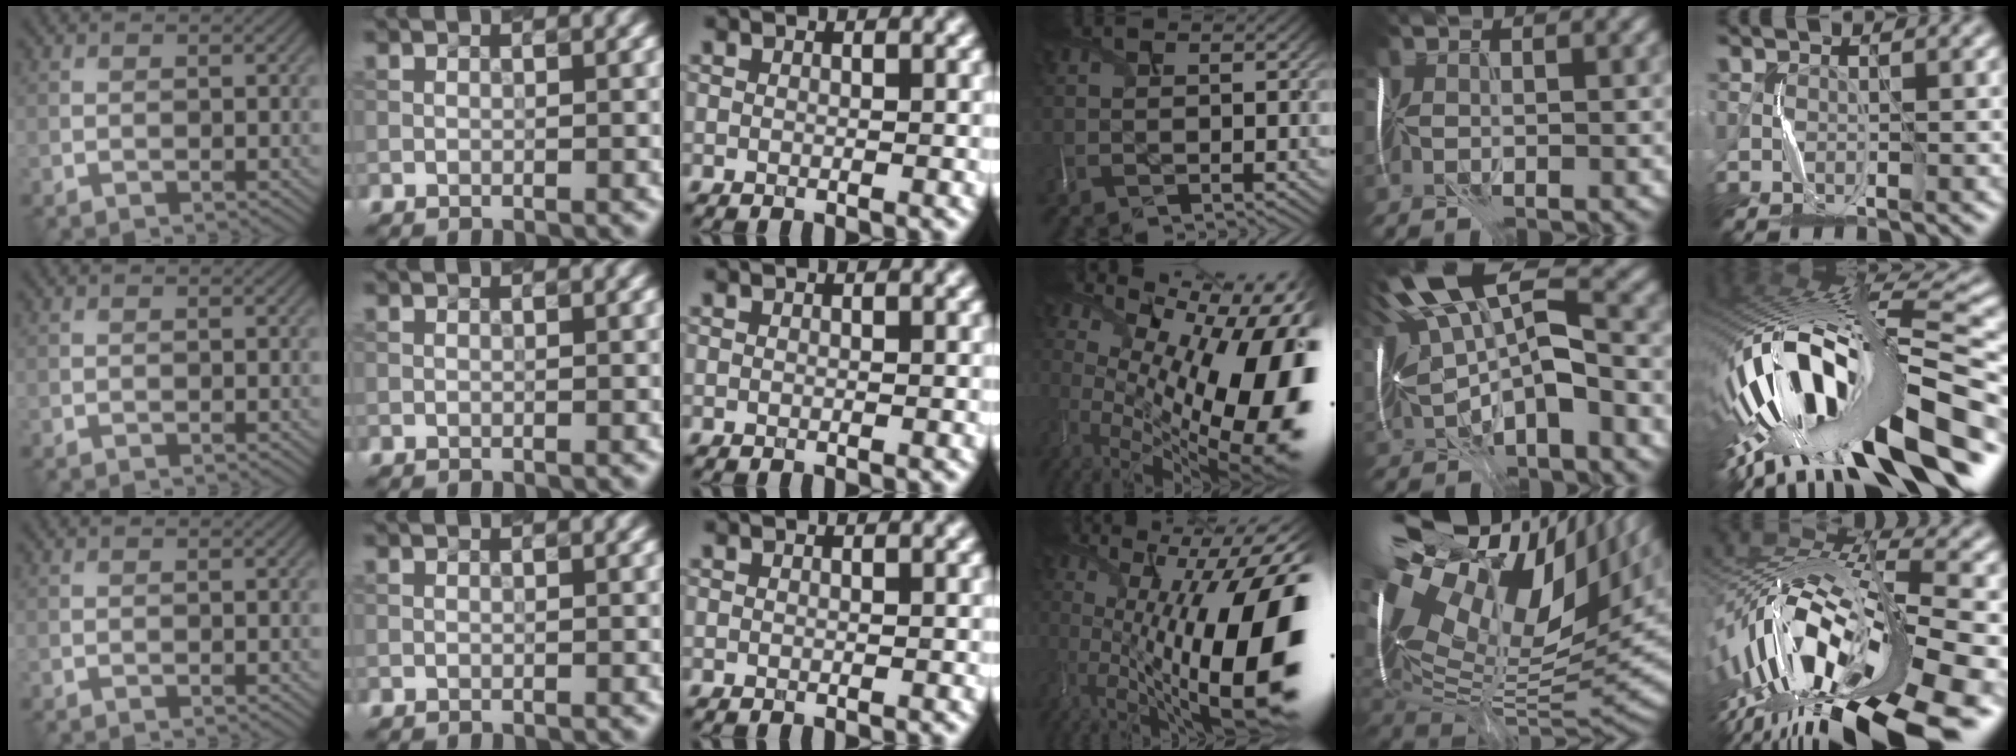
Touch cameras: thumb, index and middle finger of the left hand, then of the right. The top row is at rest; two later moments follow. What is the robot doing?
{"motion": "shake", "object": "plastic piggy bank"}